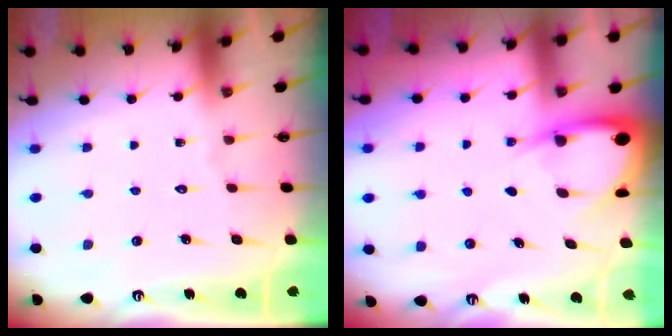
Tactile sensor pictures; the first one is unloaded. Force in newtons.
{"total": 4.5, "press": 4.5, "slide": 0.5}